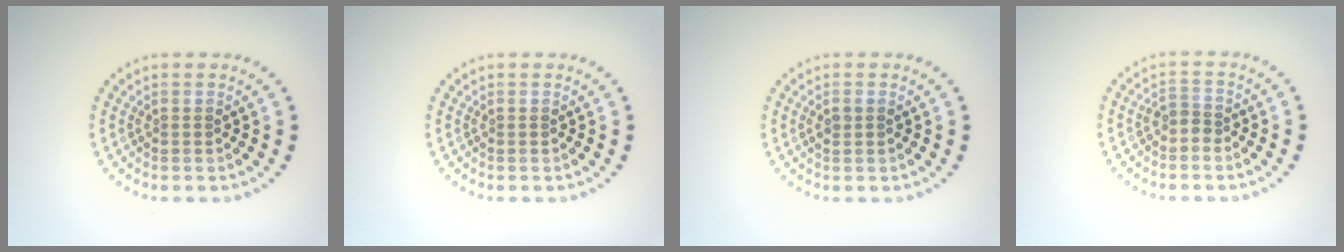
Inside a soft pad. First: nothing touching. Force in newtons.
{"total": 0.0}
{"total": 0.9, "press": 0.9, "slide": 0.3}
{"total": 1.5, "press": 1.1, "slide": 1.0}